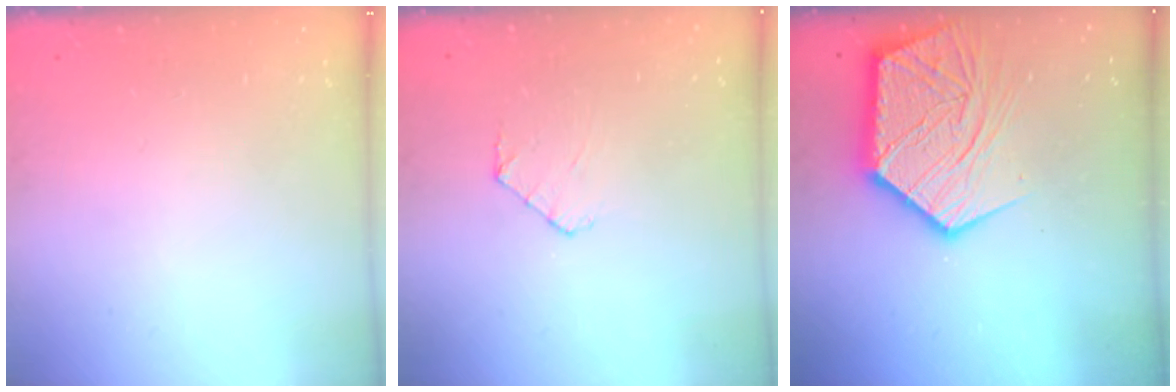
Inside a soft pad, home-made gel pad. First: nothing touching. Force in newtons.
{"total": 4.9, "press": 4.8, "slide": 0.5}
{"total": 22.6, "press": 22.5, "slide": 2.1}